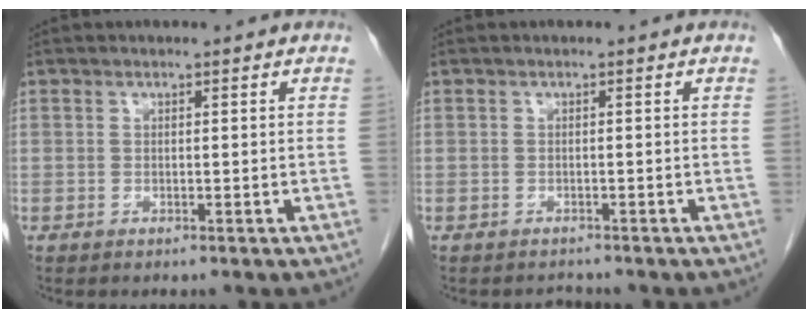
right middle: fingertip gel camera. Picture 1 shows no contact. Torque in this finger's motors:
{"motor_torque": [0.00, 0.05, -0.08, -0.02]}